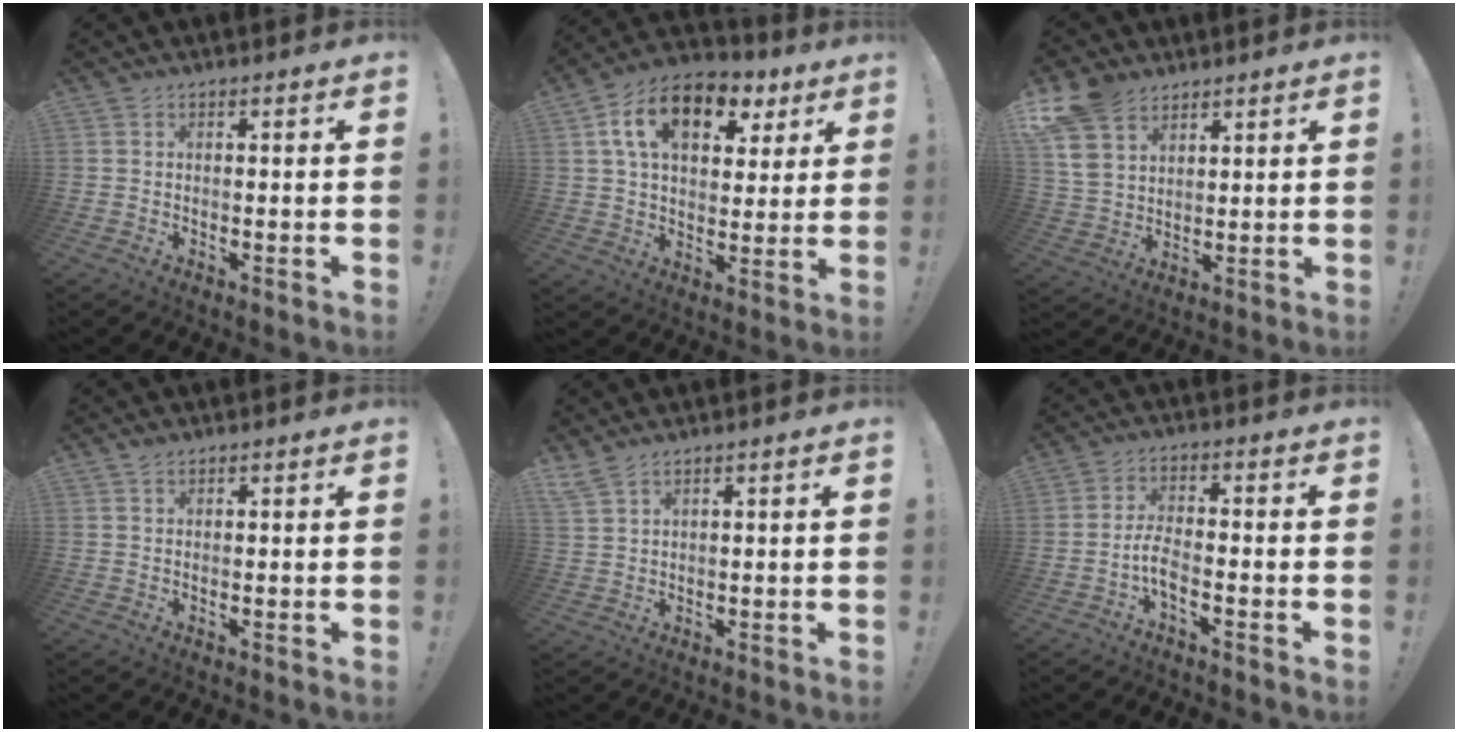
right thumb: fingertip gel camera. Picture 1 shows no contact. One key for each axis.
{"total": 16.3, "fx": 7.1, "fy": 10.0, "fz": 10.8, "tx": -0.170, "ty": -0.021, "tz": 0.125}
{"total": 11.7, "fx": 7.7, "fy": 7.1, "fz": 5.2, "tx": -0.103, "ty": -0.035, "tz": 0.153}
{"total": 1.2, "fx": 1.1, "fy": 0.4, "fz": 0.2, "tx": 0.003, "ty": -0.003, "tz": 0.019}
{"total": 3.7, "fx": 3.0, "fy": 0.6, "fz": 2.1, "tx": -0.043, "ty": -0.012, "tz": 0.057}
{"total": 5.4, "fx": -2.6, "fy": 1.7, "fz": 4.4, "tx": -0.091, "ty": -0.004, "tz": -0.049}